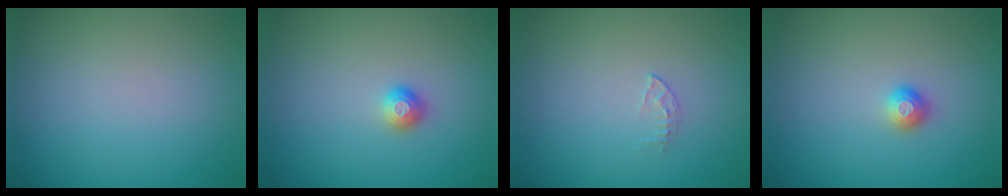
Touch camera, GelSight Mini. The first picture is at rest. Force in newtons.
{"total": 1.0, "press": 1.0, "slide": 0.1}
{"total": 0.6, "press": 0.4, "slide": 0.4}
{"total": 1.0, "press": 1.0, "slide": 0.1}